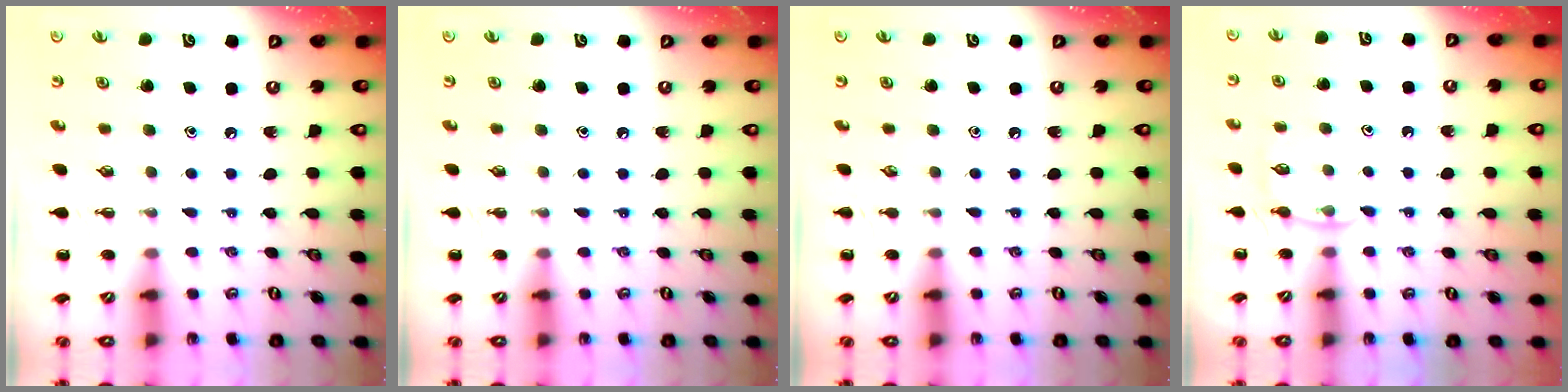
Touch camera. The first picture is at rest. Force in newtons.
{"total": 0.0}
{"total": 0.0}
{"total": 4.2, "press": 3.9, "slide": 1.4}